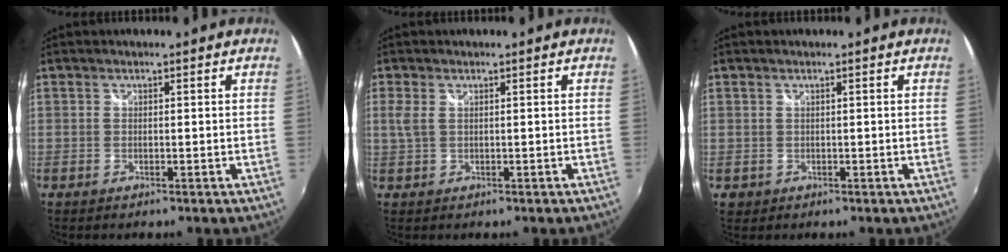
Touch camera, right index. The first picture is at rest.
{"total": 2.2, "force": [0.4, 1.1, 1.8], "torque": [-0.041, 0.002, 0.013]}
{"total": 1.6, "force": [0.1, 1.5, 0.2], "torque": [-0.002, 0.002, 0.005]}